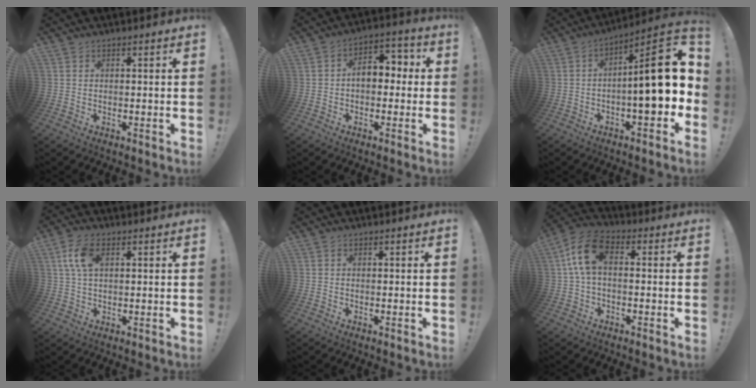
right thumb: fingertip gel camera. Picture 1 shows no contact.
{"total": 8.9, "force": [0.6, 5.8, 6.8], "torque": [-0.099, 0.010, 0.011]}
{"total": 18.1, "force": [0.2, 5.1, 17.4], "torque": [-0.240, 0.002, 0.002]}
{"total": 7.5, "force": [2.2, 4.1, 5.9], "torque": [-0.118, 0.007, 0.043]}
{"total": 0.0}
{"total": 10.2, "force": [2.0, 6.2, 7.8], "torque": [-0.151, 0.008, 0.042]}